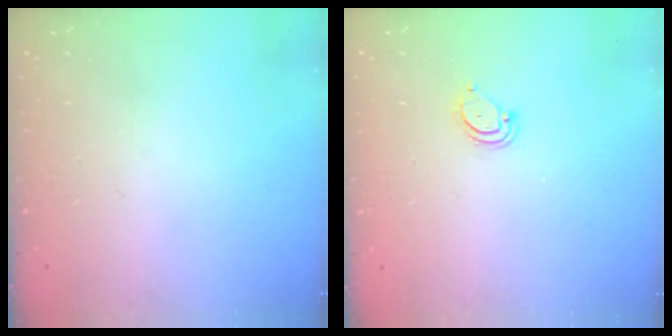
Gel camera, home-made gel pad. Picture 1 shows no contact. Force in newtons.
{"total": 3.8, "press": 3.8, "slide": 0.4}